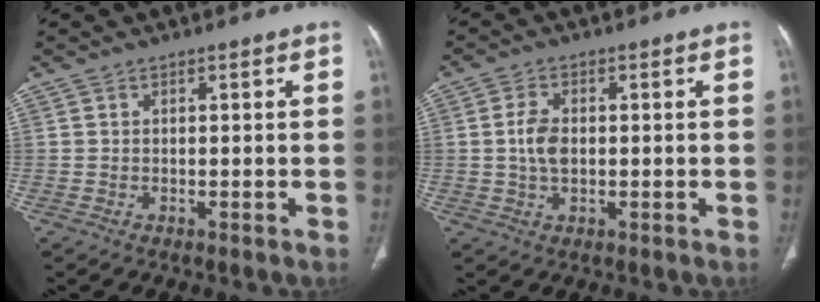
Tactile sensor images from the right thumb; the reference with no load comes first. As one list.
[{"total": 4.7, "force": [0.1, 2.8, 3.7], "torque": [-0.076, 0.004, 0.001]}]